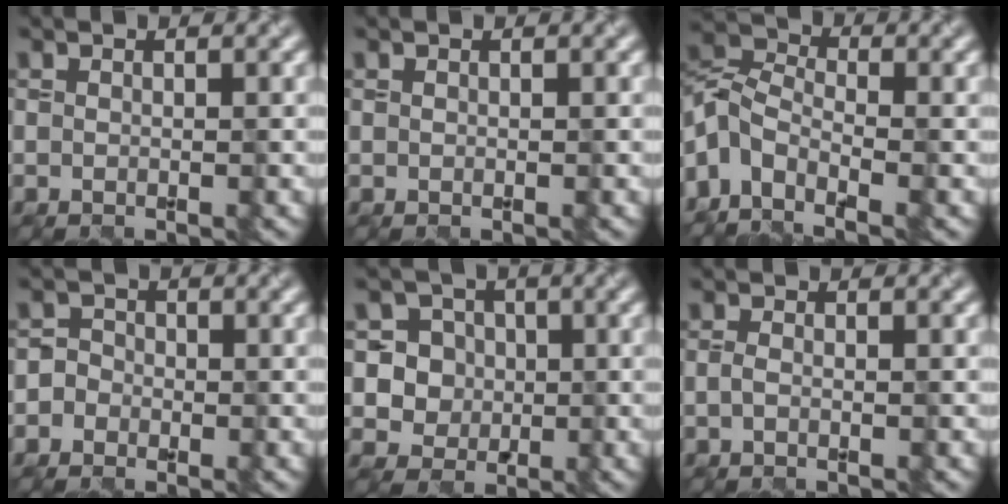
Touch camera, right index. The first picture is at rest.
{"total": 0.0}
{"total": 5.8, "force": [-3.6, 3.0, 3.5], "torque": [-0.070, 0.002, -0.087]}
{"total": 2.1, "force": [-0.9, 1.9, 0.2], "torque": [0.019, 0.014, -0.028]}
{"total": 6.0, "force": [0.8, 5.7, 1.7], "torque": [-0.024, 0.021, 0.005]}
{"total": 0.8, "force": [-0.4, 0.2, 0.6], "torque": [-0.016, 0.001, -0.010]}